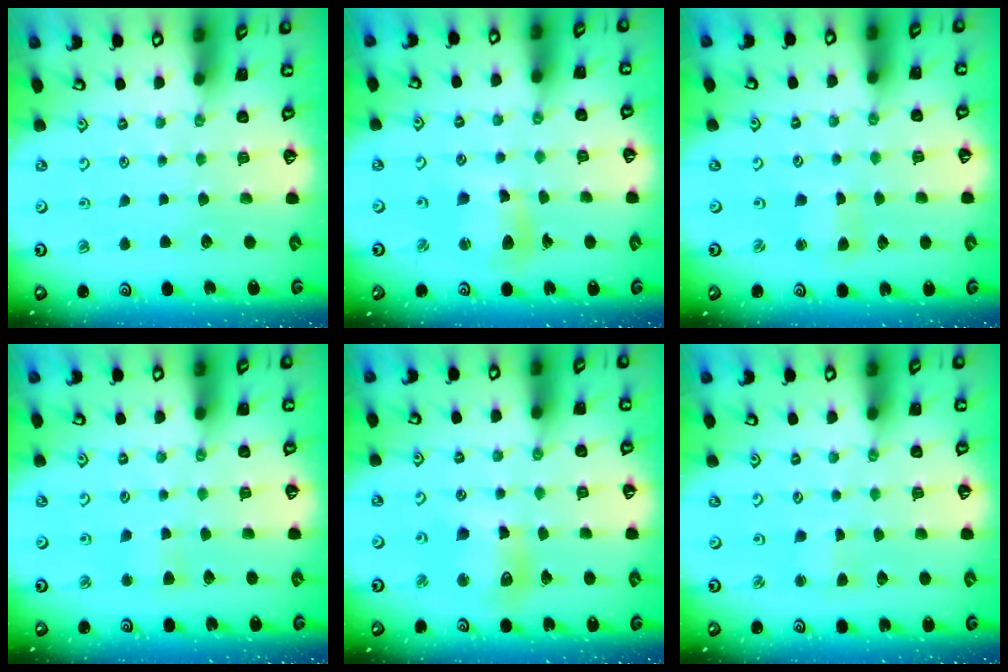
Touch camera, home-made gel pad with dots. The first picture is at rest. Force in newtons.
{"total": 10.0, "press": 9.9, "slide": 1.1}
{"total": 1.3, "press": 1.2, "slide": 0.2}
{"total": 2.7, "press": 2.7, "slide": 0.4}
{"total": 11.2, "press": 11.0, "slide": 1.8}
{"total": 1.9, "press": 1.8, "slide": 0.4}